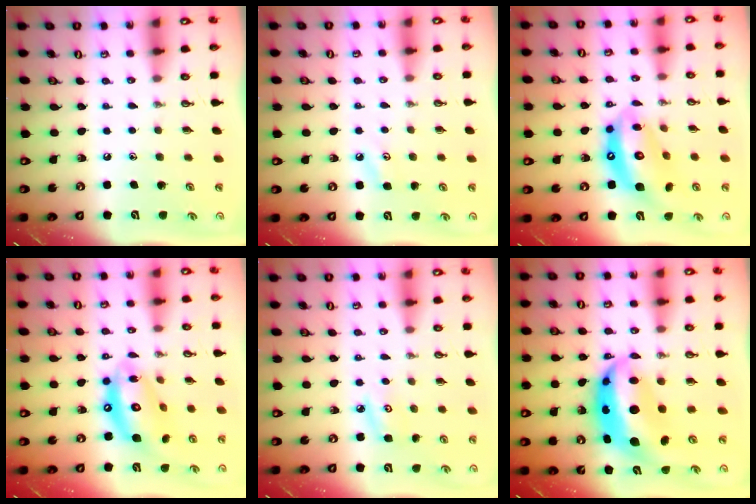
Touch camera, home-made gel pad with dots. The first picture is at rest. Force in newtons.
{"total": 3.9, "press": 3.9, "slide": 0.5}
{"total": 15.4, "press": 15.3, "slide": 1.8}
{"total": 15.9, "press": 15.8, "slide": 1.3}
{"total": 5.2, "press": 5.1, "slide": 0.6}
{"total": 12.9, "press": 12.9, "slide": 1.1}